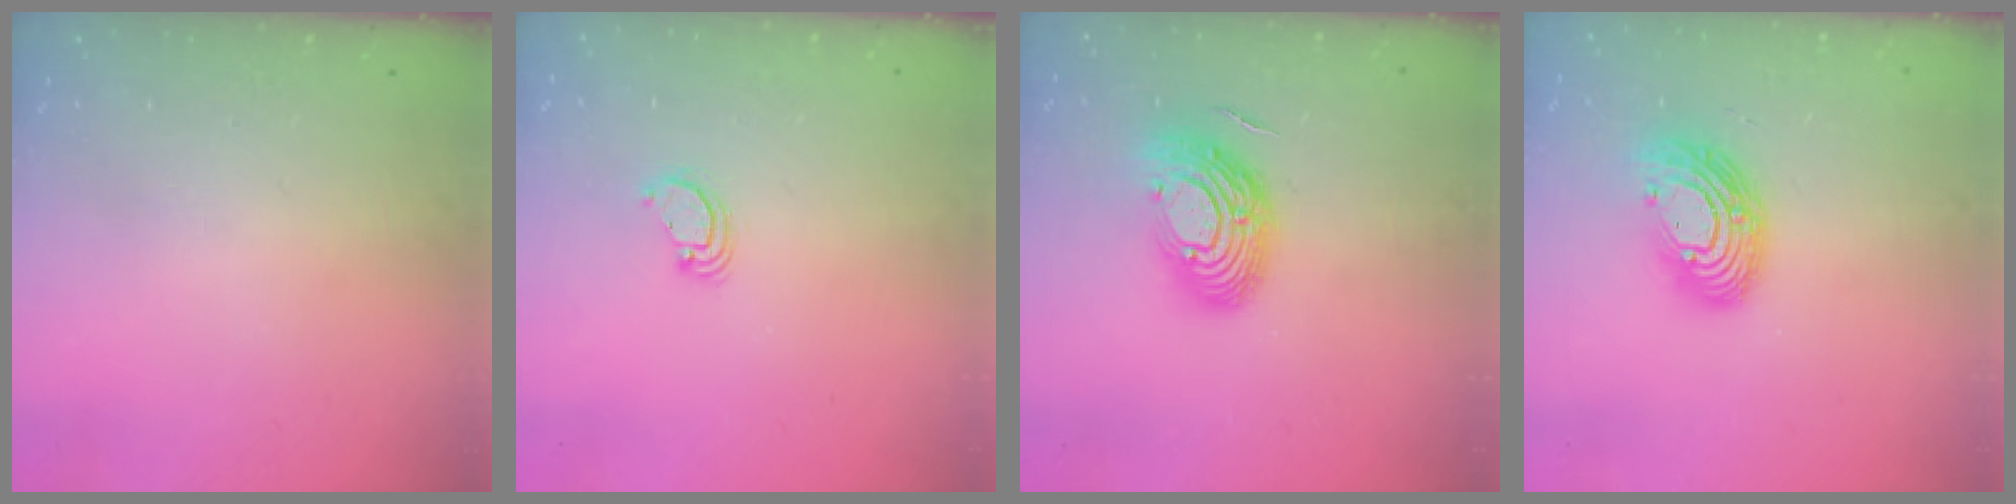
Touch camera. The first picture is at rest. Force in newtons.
{"total": 2.9, "press": 2.9, "slide": 0.1}
{"total": 14.4, "press": 14.3, "slide": 1.2}
{"total": 12.9, "press": 12.9, "slide": 0.4}